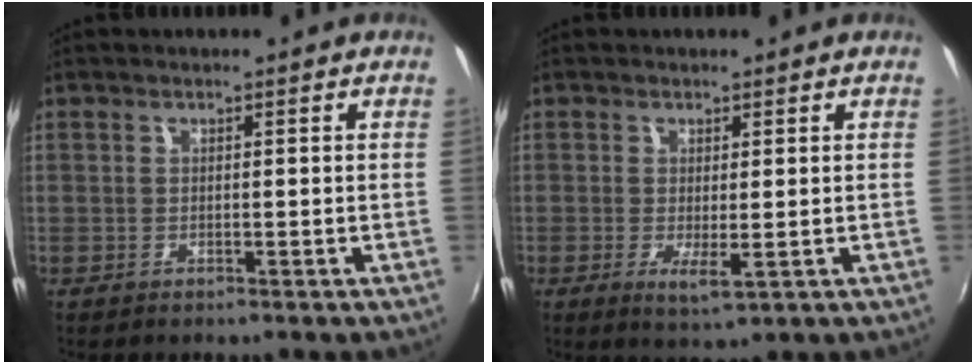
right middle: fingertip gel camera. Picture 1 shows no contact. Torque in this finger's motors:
{"motor_torque": [0.36, -1.67, 0.05, 0.02]}